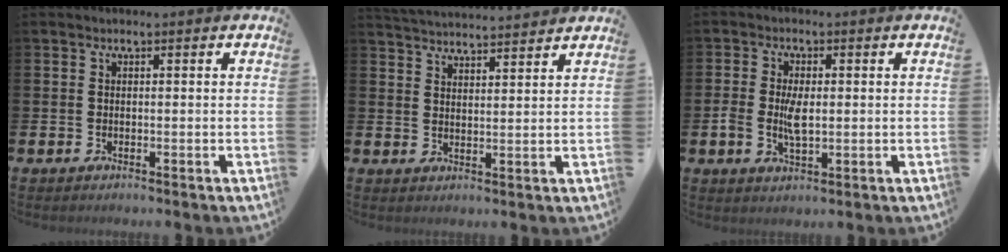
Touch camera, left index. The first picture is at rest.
{"total": 4.1, "force": [4.1, 0.0, -0.1], "torque": [-0.006, -0.029, 0.073]}
{"total": 4.3, "force": [0.0, 2.3, 3.6], "torque": [-0.056, 0.001, -0.003]}